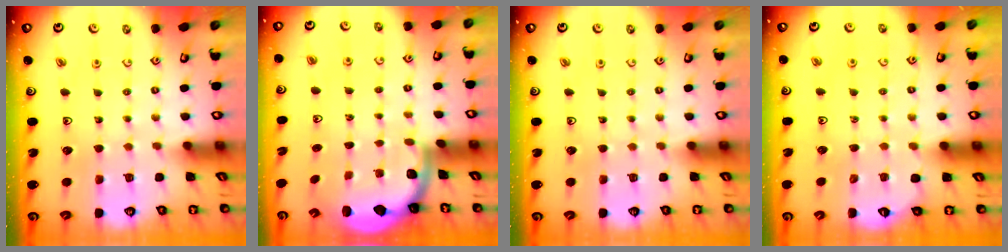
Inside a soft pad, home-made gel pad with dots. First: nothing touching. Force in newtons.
{"total": 2.0, "press": 2.0, "slide": 0.5}
{"total": 0.0}
{"total": 3.3, "press": 2.8, "slide": 1.8}